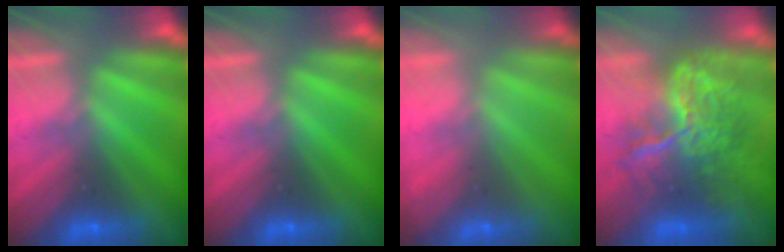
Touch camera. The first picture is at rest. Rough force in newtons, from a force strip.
{"total": 0.0}
{"total": 2.1}
{"total": 10.8}